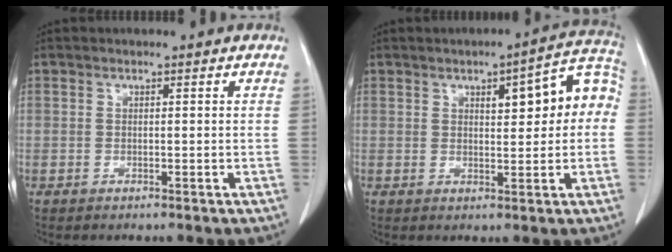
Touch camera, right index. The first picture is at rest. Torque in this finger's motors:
{"motor_torque": [0.69, 0.00, 0.21, 0.03]}